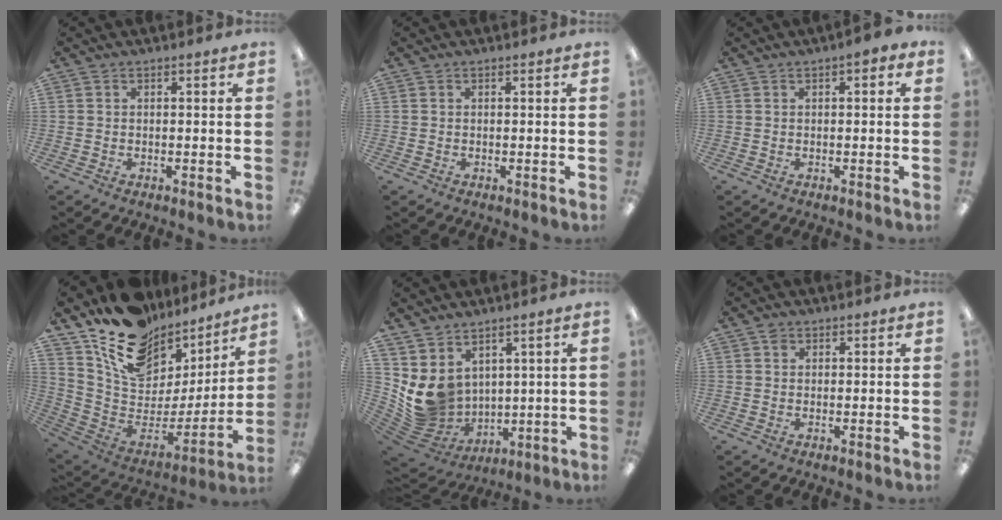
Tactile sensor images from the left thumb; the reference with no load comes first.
{"total": 0.0}
{"total": 1.8, "force": [0.4, 0.7, 1.6], "torque": [-0.025, 0.003, 0.003]}
{"total": 18.2, "force": [12.7, 10.7, 7.4], "torque": [-0.129, -0.097, 0.233]}
{"total": 9.4, "force": [3.9, 8.0, 2.8], "torque": [-0.096, -0.042, 0.087]}
{"total": 1.0, "force": [0.5, 0.8, 0.4], "torque": [-0.009, 0.003, 0.010]}